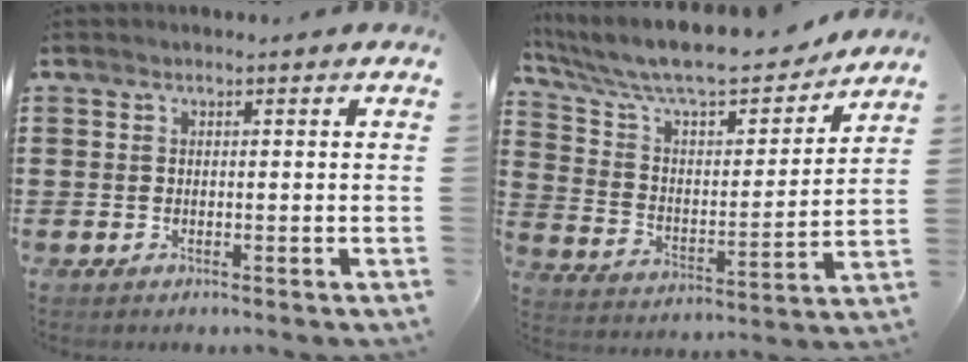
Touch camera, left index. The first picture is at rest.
{"total": 10.0, "force": [9.0, 1.5, 4.2], "torque": [-0.120, -0.061, 0.152]}